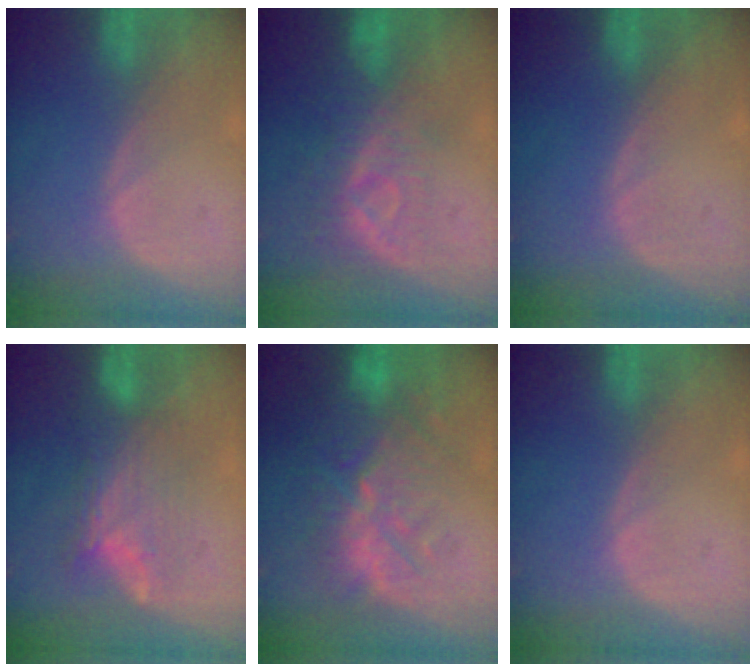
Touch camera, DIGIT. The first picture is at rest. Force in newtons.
{"total": 8.3, "press": 7.4, "slide": 3.7}
{"total": 0.0}
{"total": 6.9, "press": 6.6, "slide": 2.2}
{"total": 10.5, "press": 10.0, "slide": 3.5}
{"total": 0.0}